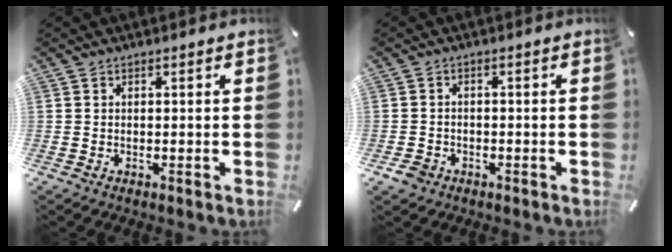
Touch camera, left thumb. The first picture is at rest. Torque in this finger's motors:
{"motor_torque": [0.21, 1.09, 0.30, 0.14, 0.09]}